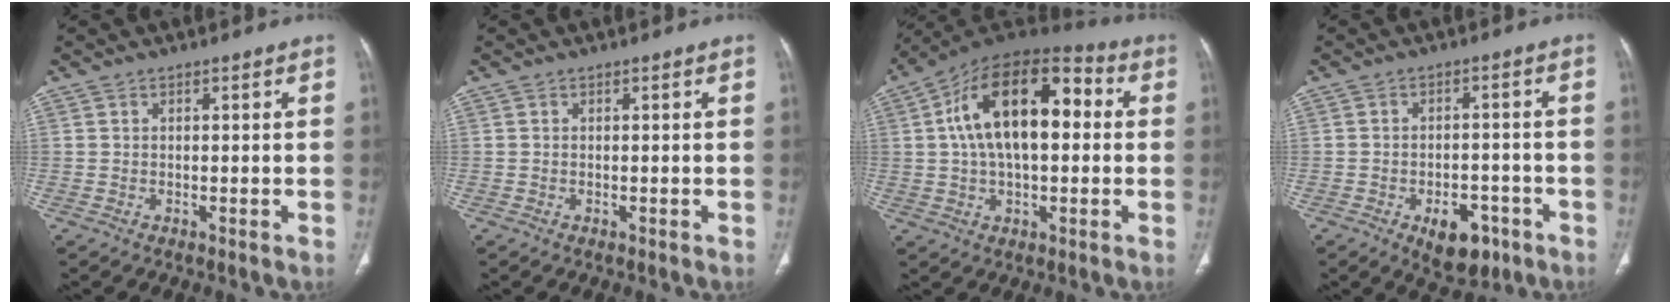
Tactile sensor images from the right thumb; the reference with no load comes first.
{"total": 0.5, "force": [-0.2, 0.5, 0.0], "torque": [0.006, 0.005, -0.005]}
{"total": 19.7, "force": [3.0, 10.5, 16.4], "torque": [-0.259, 0.035, 0.038]}
{"total": 8.5, "force": [-4.4, 5.1, 5.3], "torque": [-0.051, 0.021, -0.054]}